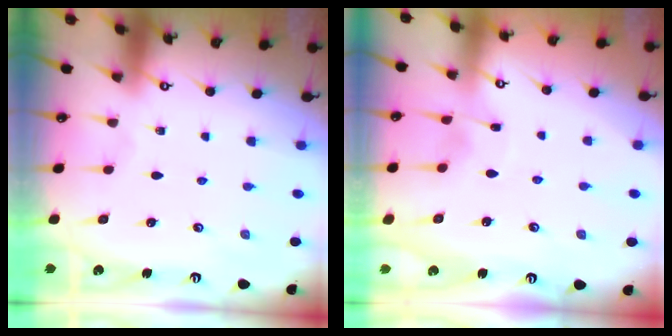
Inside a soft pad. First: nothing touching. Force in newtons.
{"total": 2.9, "press": 2.9, "slide": 0.2}